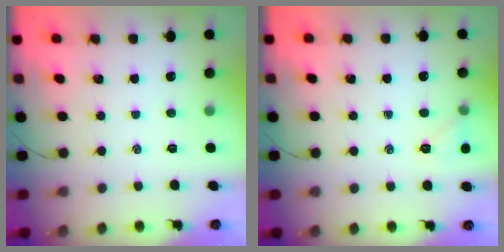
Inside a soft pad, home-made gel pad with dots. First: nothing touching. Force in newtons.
{"total": 6.2, "press": 5.9, "slide": 1.9}